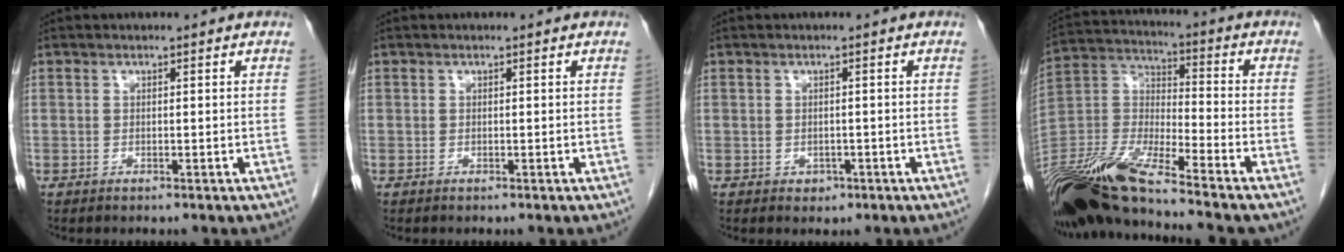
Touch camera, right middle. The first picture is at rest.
{"total": 0.0}
{"total": 1.3, "force": [-0.5, 1.1, 0.5], "torque": [-0.008, 0.002, -0.003]}
{"total": 18.2, "force": [-14.7, 1.3, 10.6], "torque": [-0.240, -0.020, -0.281]}